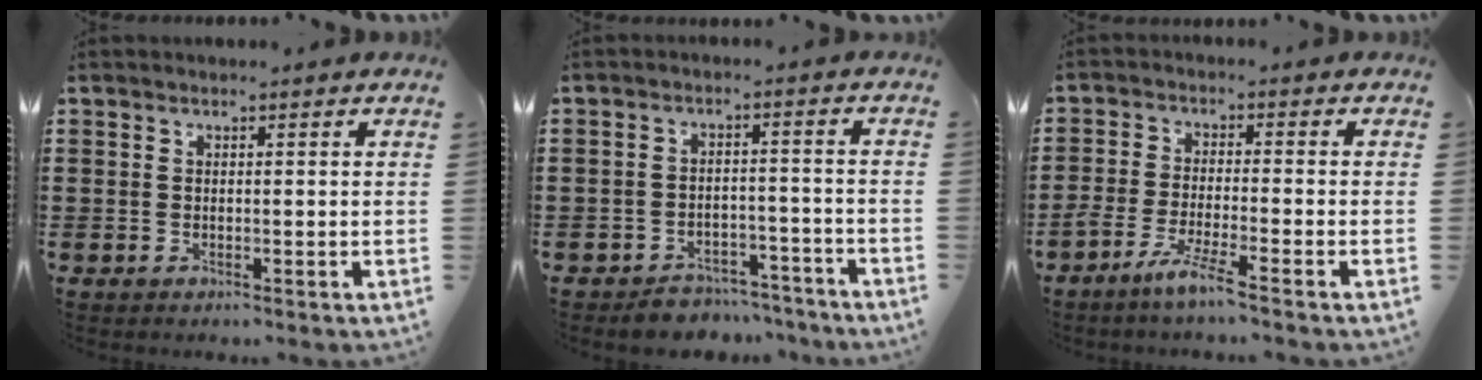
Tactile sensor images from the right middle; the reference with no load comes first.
{"total": 3.9, "force": [-3.8, 0.8, -0.1], "torque": [-0.005, 0.006, -0.080]}
{"total": 5.0, "force": [-3.8, -0.3, 3.2], "torque": [-0.072, -0.015, -0.074]}